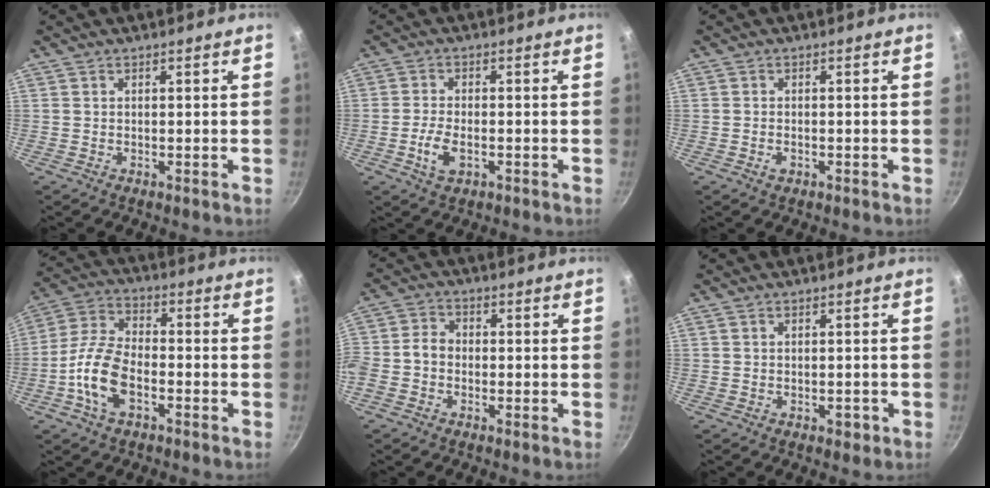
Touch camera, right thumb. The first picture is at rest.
{"total": 5.1, "force": [-1.7, 2.6, 4.1], "torque": [-0.082, 0.008, -0.033]}
{"total": 1.4, "force": [-0.7, 0.9, 0.9], "torque": [-0.017, 0.003, -0.013]}
{"total": 11.4, "force": [-4.1, 6.1, 8.8], "torque": [-0.172, 0.033, -0.090]}
{"total": 5.2, "force": [-1.5, 4.1, 2.8], "torque": [-0.048, 0.024, -0.044]}
{"total": 1.8, "force": [-0.6, 1.2, 1.3], "torque": [-0.005, 0.008, -0.006]}